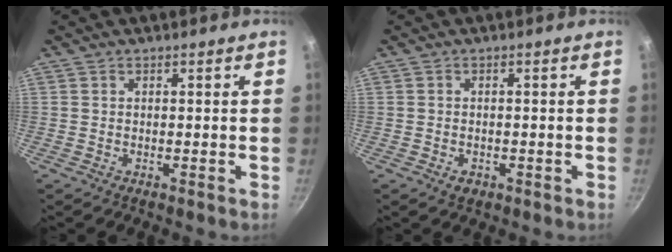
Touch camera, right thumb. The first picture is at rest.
{"total": 2.0, "force": [-0.9, 1.5, 1.1], "torque": [-0.014, 0.006, -0.008]}